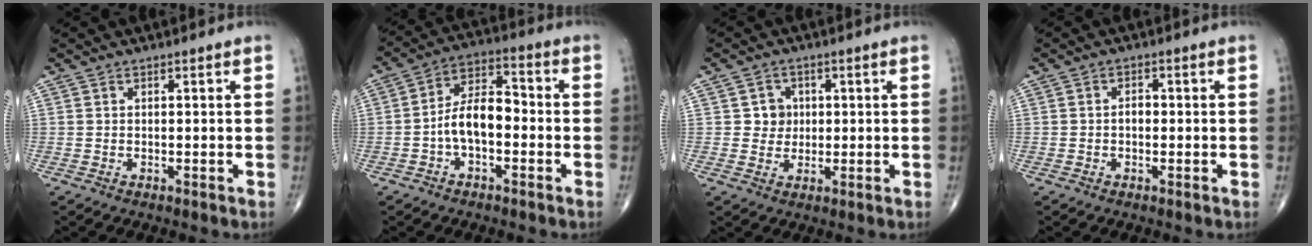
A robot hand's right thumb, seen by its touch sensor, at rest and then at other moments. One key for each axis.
{"total": 9.3, "fx": -2.1, "fy": 5.0, "fz": 7.5, "tx": -0.123, "ty": 0.041, "tz": -0.046}
{"total": 3.9, "fx": 0.6, "fy": 3.7, "fz": 1.0, "tx": 0.011, "ty": 0.004, "tz": 0.004}
{"total": 1.7, "fx": -0.3, "fy": 1.1, "fz": 1.2, "tx": -0.012, "ty": 0.005, "tz": -0.008}